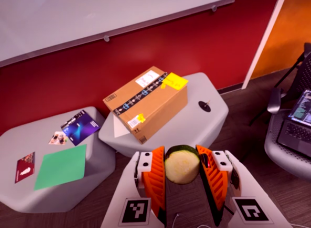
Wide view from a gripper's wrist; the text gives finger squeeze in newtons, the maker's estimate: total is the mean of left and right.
{"total": 11.8, "left": 12.2, "right": 11.3}